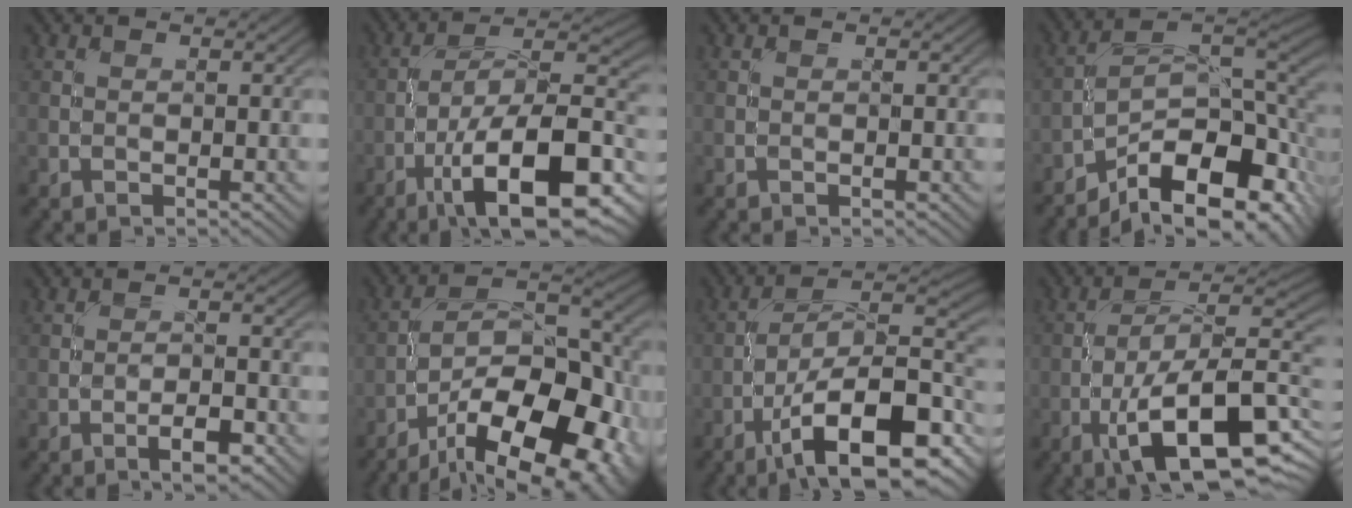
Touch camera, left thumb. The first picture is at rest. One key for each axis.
{"total": 17.2, "fx": -8.3, "fy": 6.1, "fz": 13.8, "tx": -0.207, "ty": -0.003, "tz": -0.146}
{"total": 0.5, "fx": -0.2, "fy": 0.1, "fz": 0.4, "tx": -0.009, "ty": 0.001, "tz": -0.005}
{"total": 14.7, "fx": -8.0, "fy": 6.6, "fz": 10.4, "tx": -0.185, "ty": -0.019, "tz": -0.121}
{"total": 3.8, "fx": -2.2, "fy": 1.1, "fz": 2.9, "tx": -0.047, "ty": 0.007, "tz": -0.038}
{"total": 19.1, "fx": -11.1, "fy": 8.5, "fz": 12.9, "tx": -0.171, "ty": -0.011, "tz": -0.172}
{"total": 16.4, "fx": -8.0, "fy": 6.3, "fz": 12.8, "tx": -0.187, "ty": -0.010, "tz": -0.146}
{"total": 16.0, "fx": -6.8, "fy": 5.8, "fz": 13.3, "tx": -0.203, "ty": -0.006, "tz": -0.123}